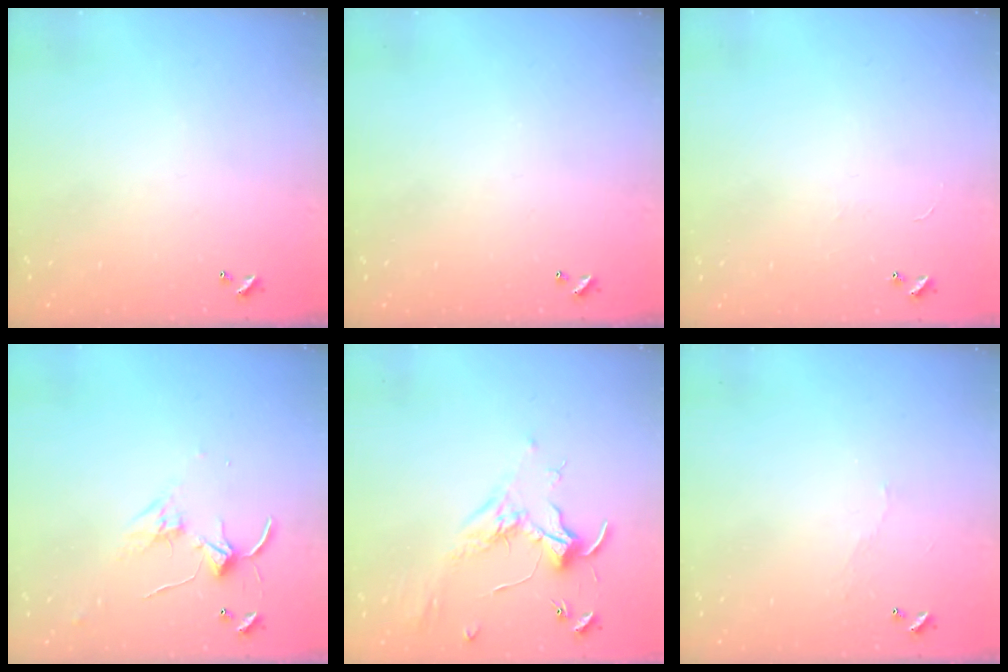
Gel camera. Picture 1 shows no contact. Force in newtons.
{"total": 0.0}
{"total": 2.3, "press": 2.3, "slide": 0.4}
{"total": 2.7, "press": 2.7, "slide": 0.4}
{"total": 1.7, "press": 1.5, "slide": 0.7}
{"total": 2.8, "press": 2.8, "slide": 0.5}